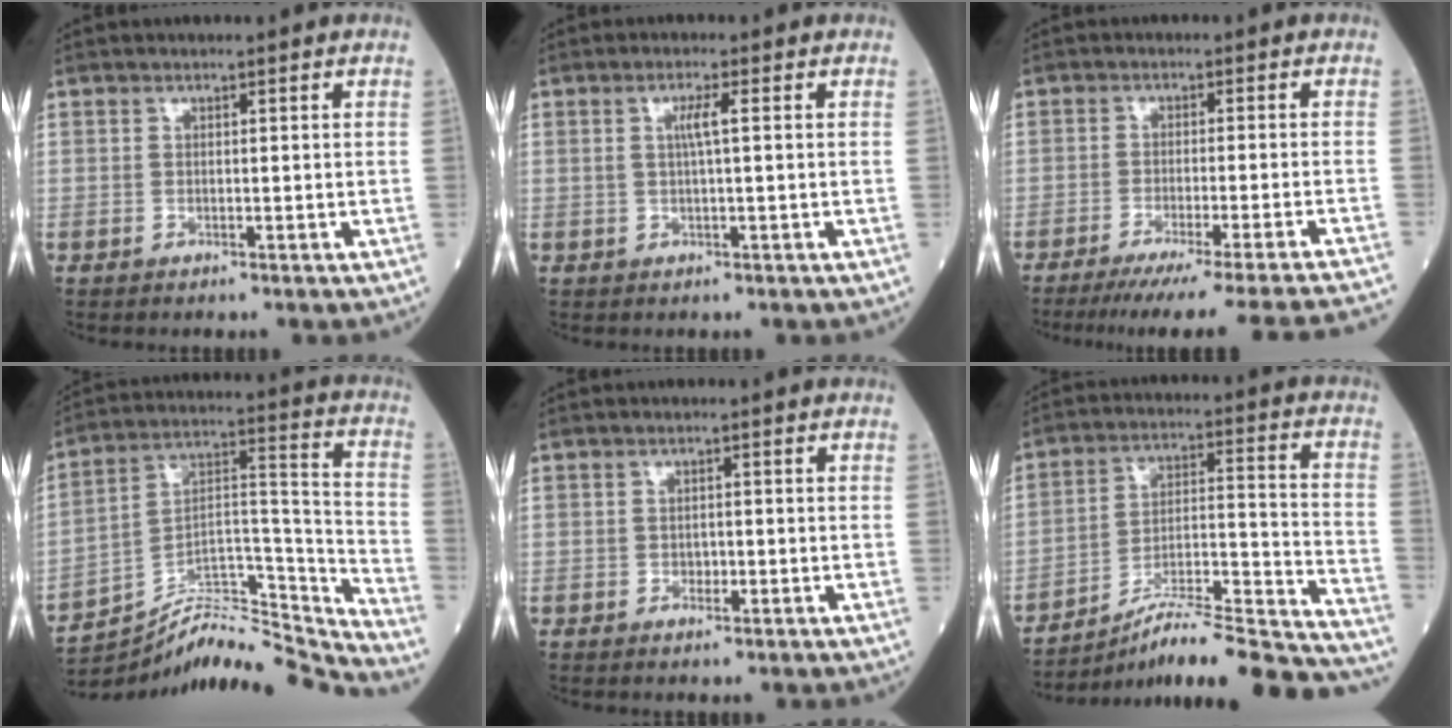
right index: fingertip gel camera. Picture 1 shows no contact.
{"total": 2.4, "force": [0.4, -0.2, 2.4], "torque": [-0.046, 0.000, 0.006]}
{"total": 19.9, "force": [-18.1, -2.4, 7.9], "torque": [-0.065, -0.055, -0.240]}
{"total": 18.1, "force": [-17.8, 0.5, 3.7], "torque": [-0.047, 0.064, -0.287]}
{"total": 1.3, "force": [-0.5, 0.8, 0.8], "torque": [-0.012, 0.002, -0.007]}
{"total": 25.2, "force": [-23.0, 0.3, 10.3], "torque": [-0.107, 0.003, -0.341]}